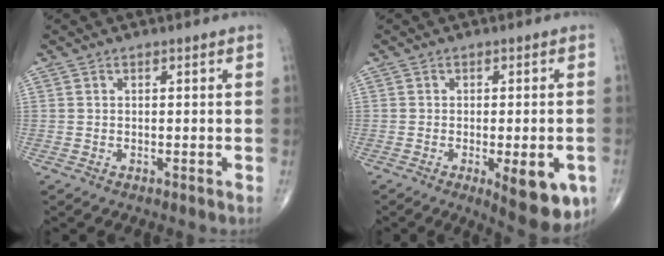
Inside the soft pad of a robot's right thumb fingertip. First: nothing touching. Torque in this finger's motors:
{"motor_torque": [1.09, 1.29, 0.98, -0.10, 0.25]}